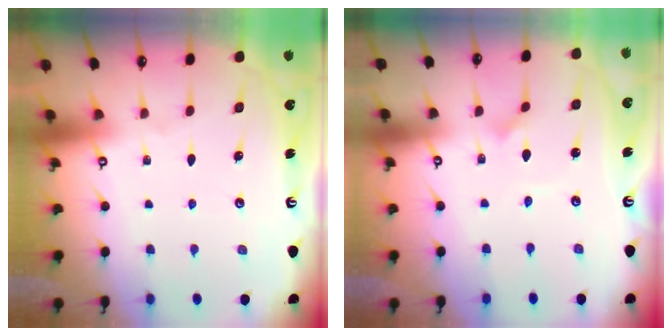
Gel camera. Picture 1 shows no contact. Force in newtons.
{"total": 1.2, "press": 1.2, "slide": 0.1}